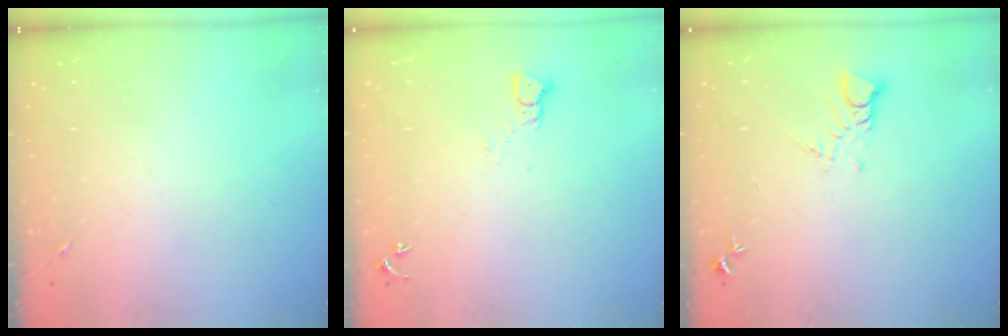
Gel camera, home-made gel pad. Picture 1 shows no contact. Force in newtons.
{"total": 2.4, "press": 2.4, "slide": 0.2}
{"total": 3.5, "press": 3.5, "slide": 0.2}